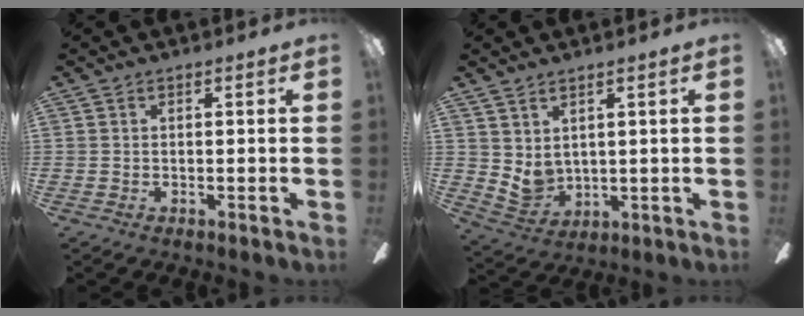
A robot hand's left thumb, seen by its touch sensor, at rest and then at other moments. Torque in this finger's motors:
{"motor_torque": [0.47, 0.43, 0.48, -0.35, 0.02]}